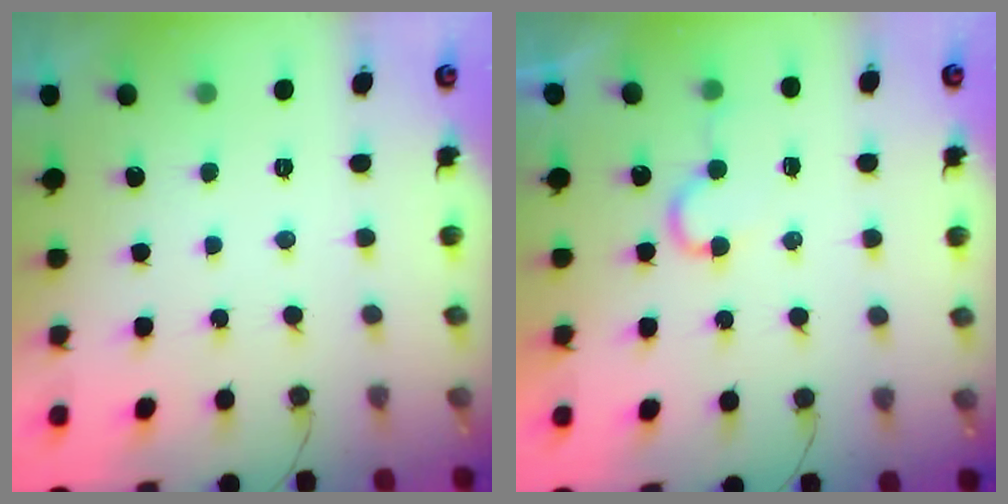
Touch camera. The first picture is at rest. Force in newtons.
{"total": 5.5, "press": 5.5, "slide": 0.6}